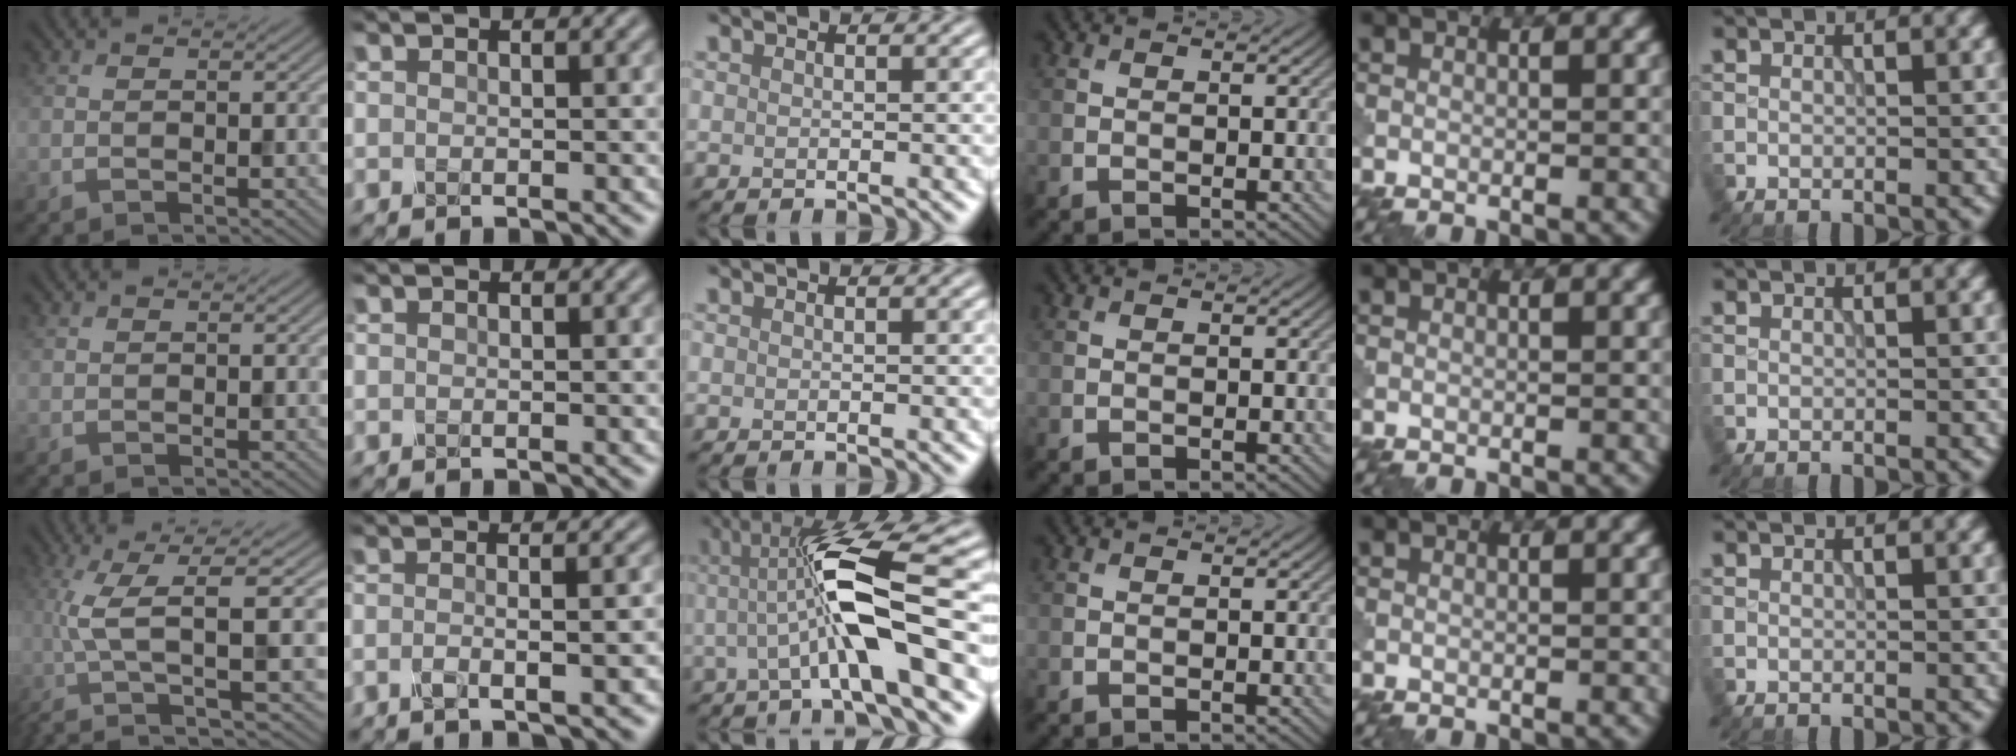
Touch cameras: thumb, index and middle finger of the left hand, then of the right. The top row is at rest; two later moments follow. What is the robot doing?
{"motion": "shake", "object": "salt shaker"}